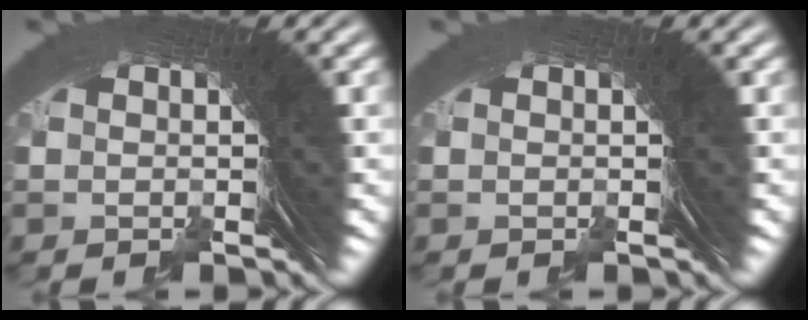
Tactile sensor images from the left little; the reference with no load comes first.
{"total": 0.0}